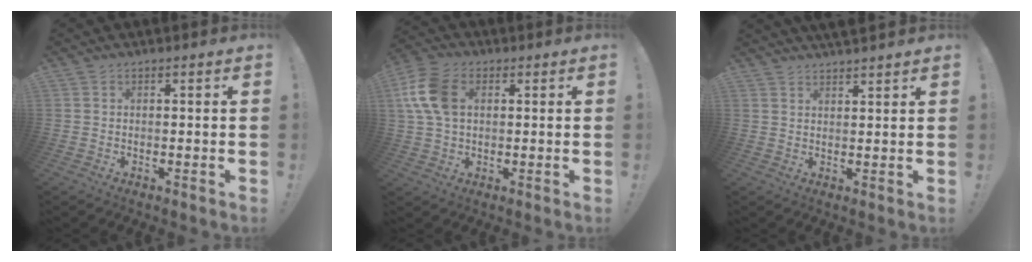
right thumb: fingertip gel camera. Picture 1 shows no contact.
{"total": 12.3, "force": [2.9, 8.4, 8.5], "torque": [-0.178, 0.006, 0.055]}
{"total": 3.0, "force": [2.9, 0.3, 0.7], "torque": [-0.012, -0.017, 0.054]}